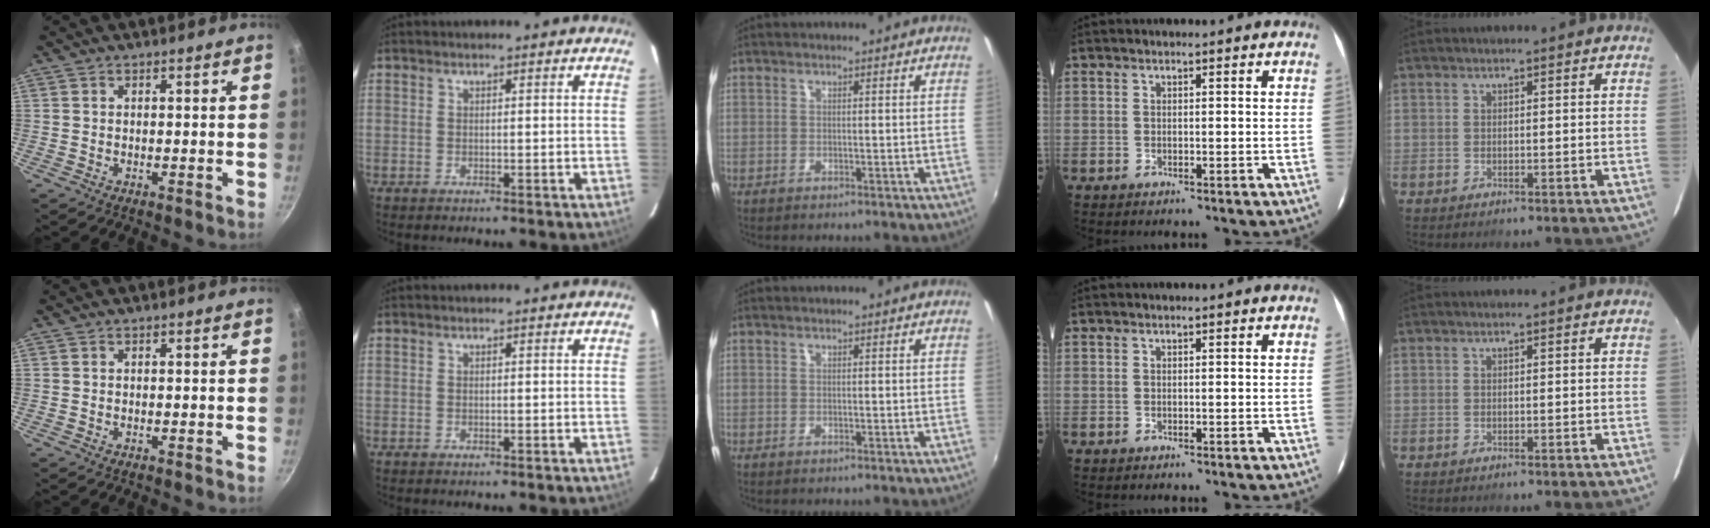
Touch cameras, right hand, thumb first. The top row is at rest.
{}